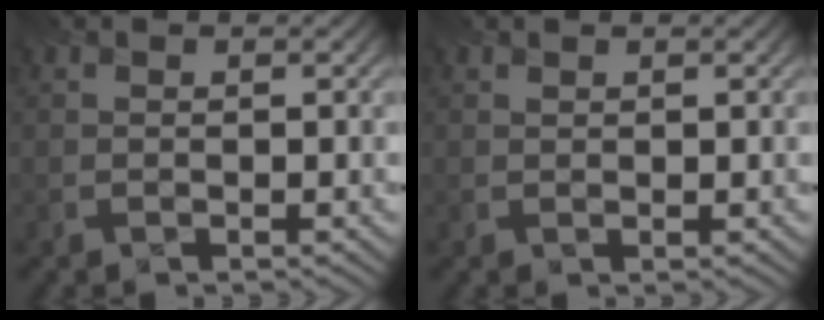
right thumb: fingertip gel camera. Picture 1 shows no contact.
{"total": 0.0}